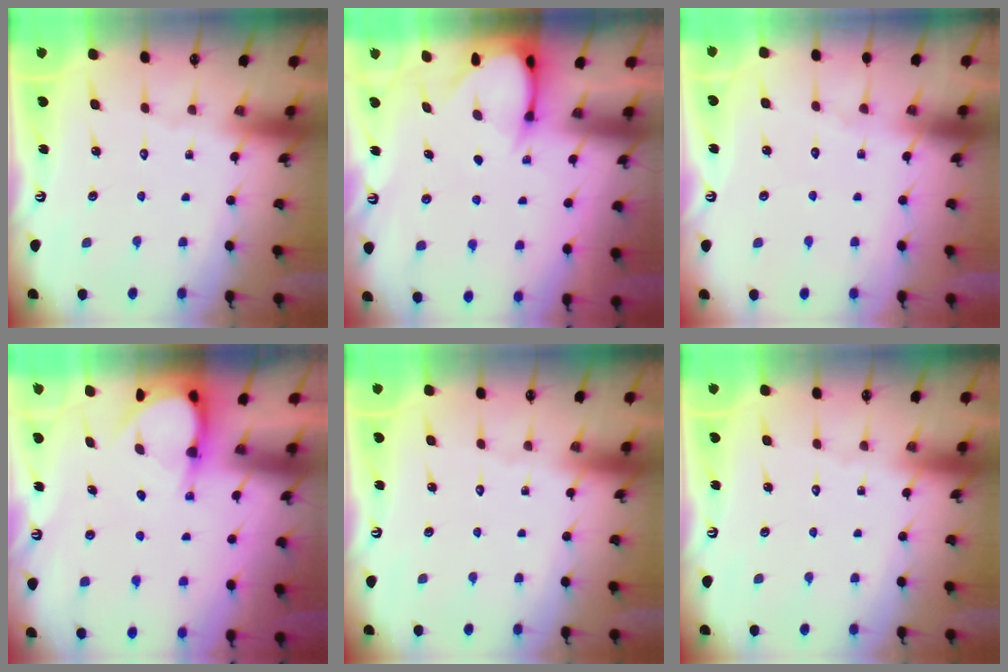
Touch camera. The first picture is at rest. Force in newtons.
{"total": 3.6, "press": 3.5, "slide": 0.3}
{"total": 4.5, "press": 4.4, "slide": 0.5}
{"total": 4.8, "press": 4.8, "slide": 0.1}
{"total": 0.0}
{"total": 0.0}